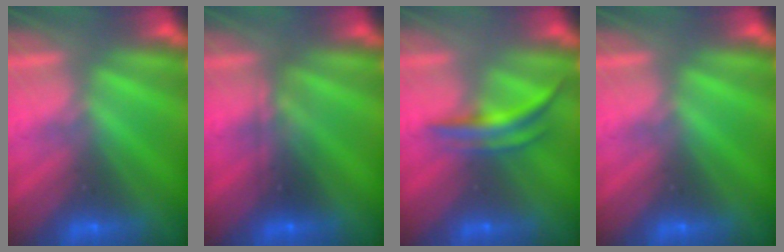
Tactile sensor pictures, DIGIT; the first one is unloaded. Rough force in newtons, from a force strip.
{"total": 2.3}
{"total": 3.8}
{"total": 0.0}